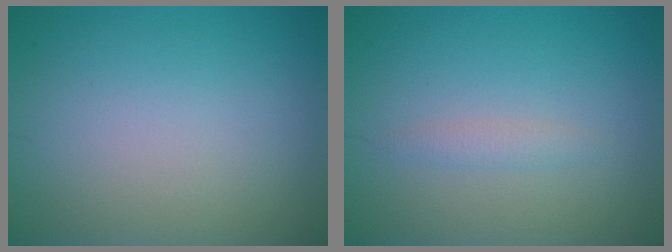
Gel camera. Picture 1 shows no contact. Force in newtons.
{"total": 1.1, "press": 1.1, "slide": 0.1}